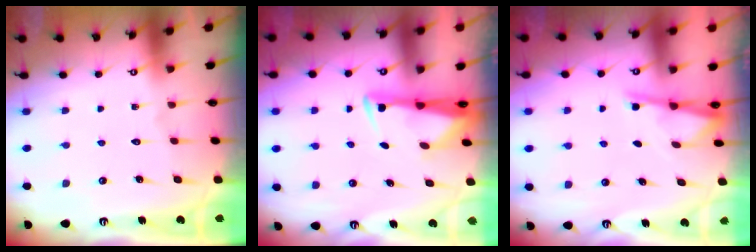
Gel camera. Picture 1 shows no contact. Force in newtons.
{"total": 2.9, "press": 2.7, "slide": 0.9}
{"total": 3.0, "press": 3.0, "slide": 0.3}